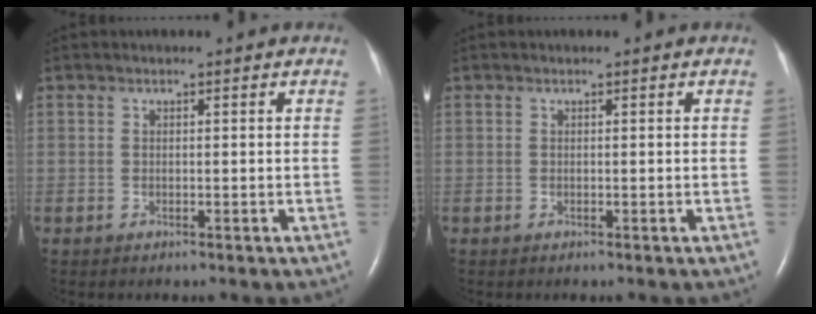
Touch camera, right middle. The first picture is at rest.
{"total": 0.0}